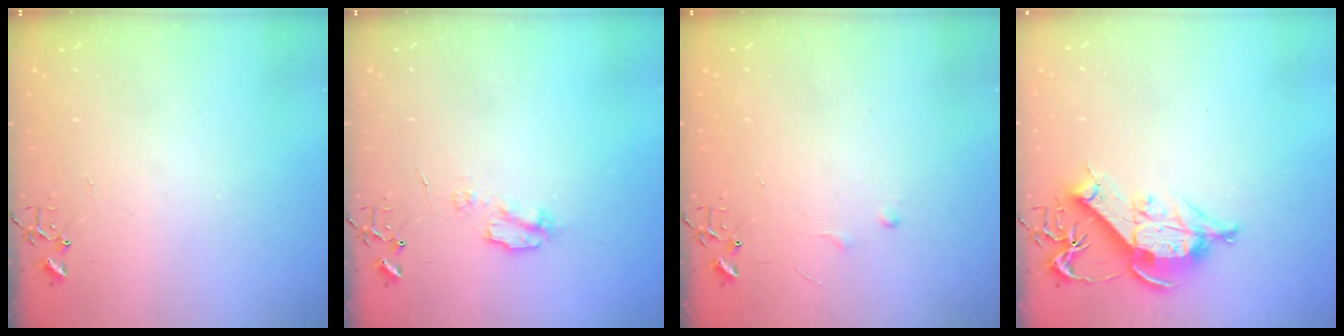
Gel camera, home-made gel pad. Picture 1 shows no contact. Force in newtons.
{"total": 5.1, "press": 5.0, "slide": 0.7}
{"total": 3.4, "press": 3.4, "slide": 0.5}
{"total": 11.0, "press": 11.0, "slide": 1.3}